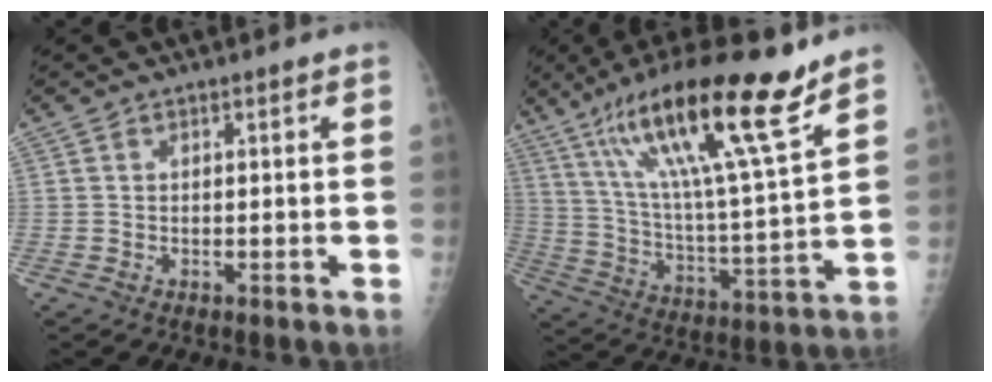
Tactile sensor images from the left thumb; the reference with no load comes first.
{"total": 22.7, "force": [14.3, 2.9, 17.3], "torque": [-0.287, -0.049, 0.248]}